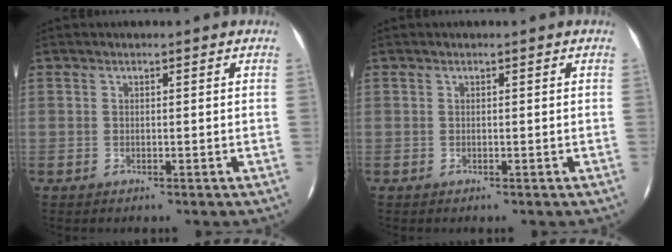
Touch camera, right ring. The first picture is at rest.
{"total": 0.0}